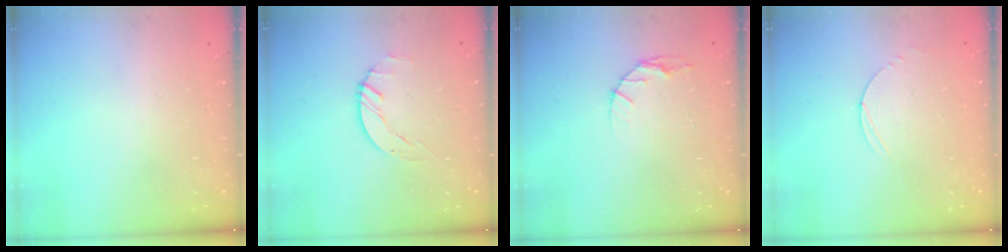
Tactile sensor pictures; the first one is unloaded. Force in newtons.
{"total": 1.5, "press": 1.5, "slide": 0.2}
{"total": 4.9, "press": 4.9, "slide": 0.6}
{"total": 2.8, "press": 2.8, "slide": 0.3}